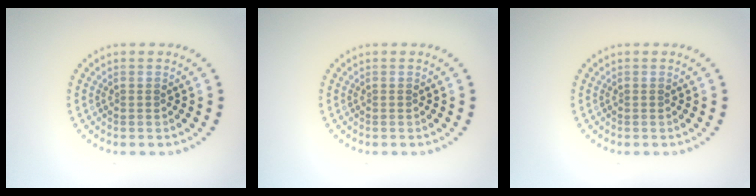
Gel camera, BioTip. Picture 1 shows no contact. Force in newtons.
{"total": 0.0}
{"total": 0.0}